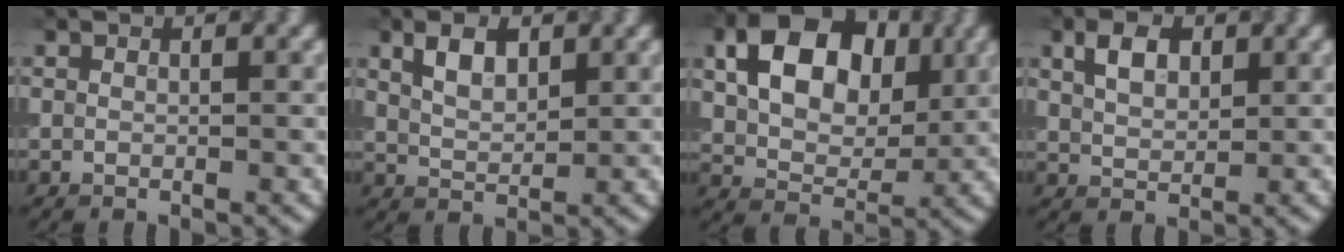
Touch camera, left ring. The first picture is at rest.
{"total": 3.2, "force": [1.6, 1.7, 2.2], "torque": [-0.046, 0.002, 0.032]}
{"total": 9.5, "force": [2.5, 6.4, 6.5], "torque": [-0.113, 0.004, 0.037]}
{"total": 3.1, "force": [1.4, 1.8, 2.0], "torque": [-0.041, 0.004, 0.027]}